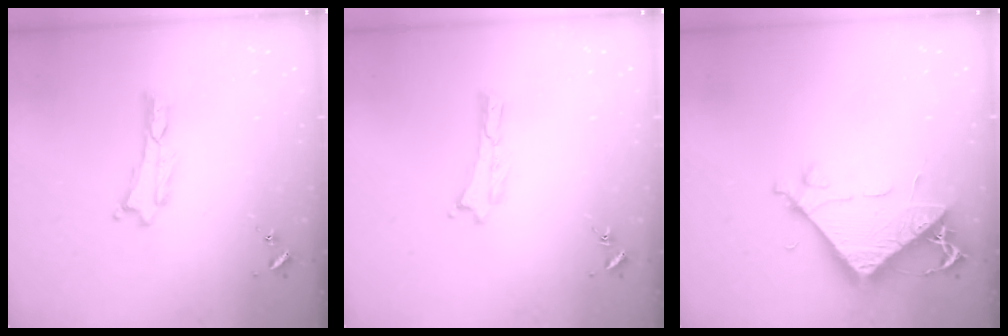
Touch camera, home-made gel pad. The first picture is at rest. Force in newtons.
{"total": 0.0}
{"total": 7.6, "press": 7.5, "slide": 1.2}